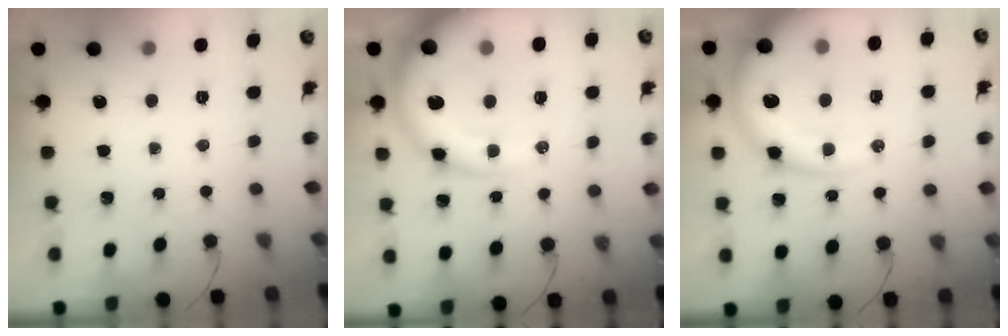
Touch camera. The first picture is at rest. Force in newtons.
{"total": 17.3, "press": 16.9, "slide": 3.9}
{"total": 15.9, "press": 15.6, "slide": 3.3}